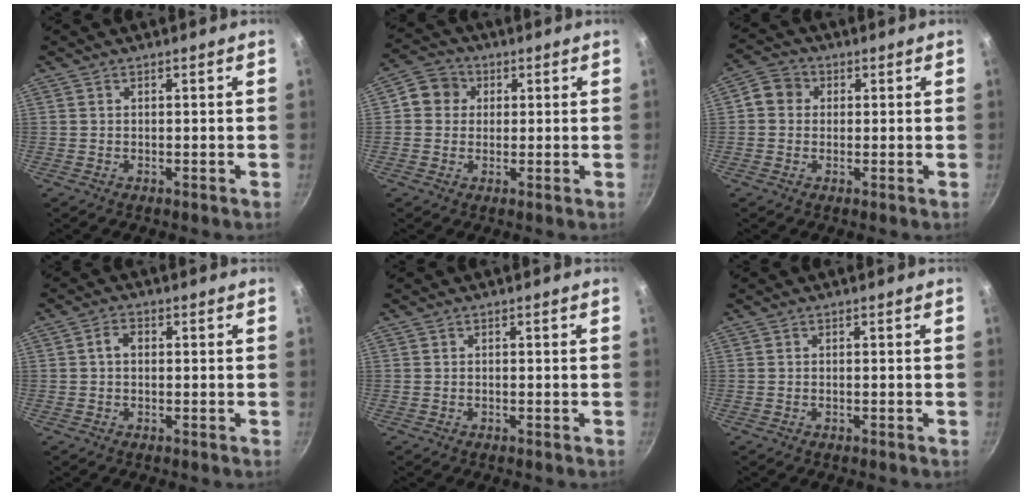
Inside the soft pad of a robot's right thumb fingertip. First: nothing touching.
{"total": 6.1, "force": [1.1, 5.6, 2.2], "torque": [-0.003, 0.010, 0.004]}
{"total": 4.9, "force": [0.5, 4.4, 2.0], "torque": [-0.015, 0.008, -0.007]}
{"total": 2.5, "force": [0.2, 1.8, 1.8], "torque": [-0.027, 0.008, 0.000]}
{"total": 0.0}
{"total": 0.0}